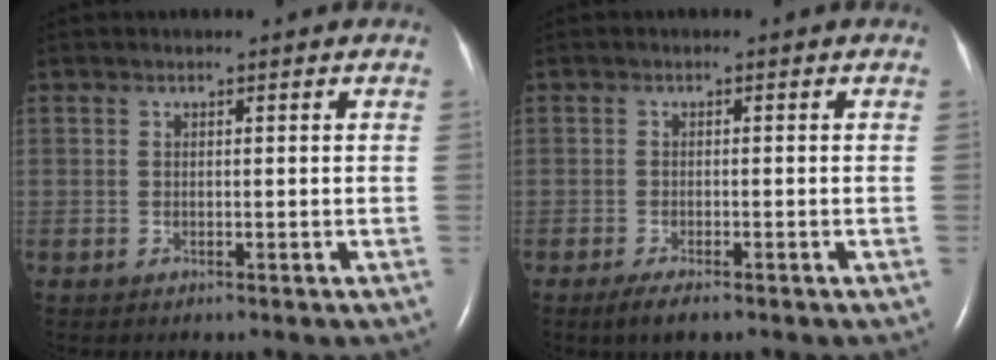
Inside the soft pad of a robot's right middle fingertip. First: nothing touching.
{"total": 2.9, "force": [-2.0, 0.6, 2.0], "torque": [-0.044, -0.007, -0.032]}